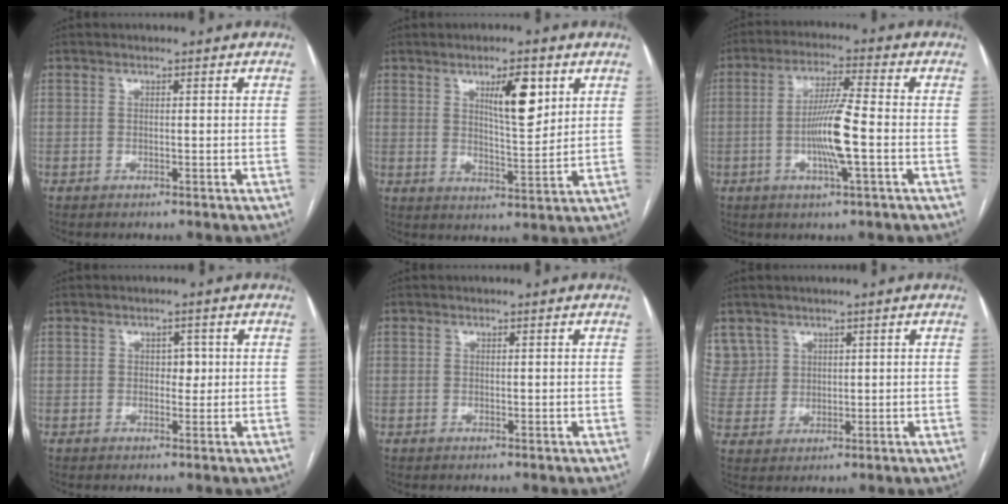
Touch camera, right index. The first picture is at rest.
{"total": 8.1, "force": [3.6, 1.9, 7.0], "torque": [-0.114, -0.003, 0.060]}
{"total": 8.8, "force": [-1.8, 0.1, 8.6], "torque": [-0.166, -0.004, -0.038]}
{"total": 2.1, "force": [0.3, 1.4, 1.5], "torque": [-0.015, 0.003, 0.002]}
{"total": 0.6, "force": [0.1, 0.3, 0.4], "torque": [-0.006, -0.001, 0.003]}
{"total": 6.0, "force": [3.7, 4.7, -0.1], "torque": [0.010, 0.011, 0.082]}